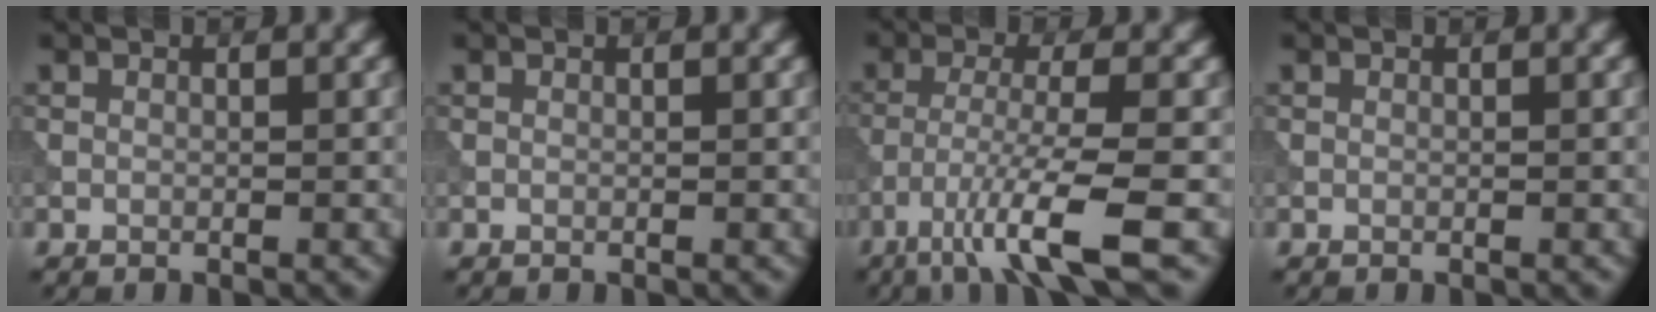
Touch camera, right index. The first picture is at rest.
{"total": 0.0}
{"total": 6.9, "force": [-3.8, 0.6, 5.8], "torque": [-0.098, -0.004, -0.073]}
{"total": 0.0}